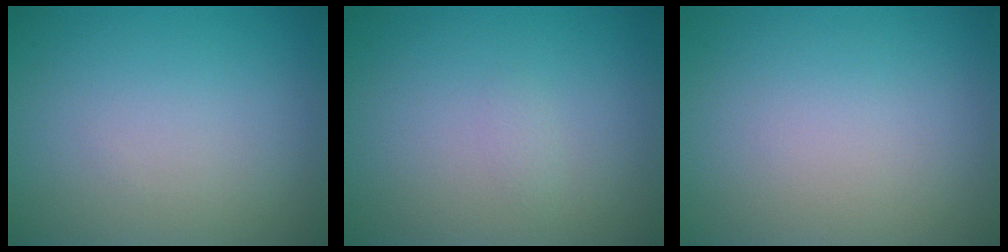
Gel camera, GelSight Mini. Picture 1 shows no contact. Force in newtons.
{"total": 0.6, "press": 0.6, "slide": 0.0}
{"total": 0.0}